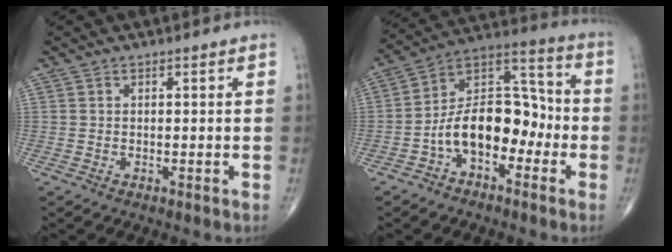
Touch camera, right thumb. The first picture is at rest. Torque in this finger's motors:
{"motor_torque": [1.16, 0.69, 1.48, -0.50, 0.18]}